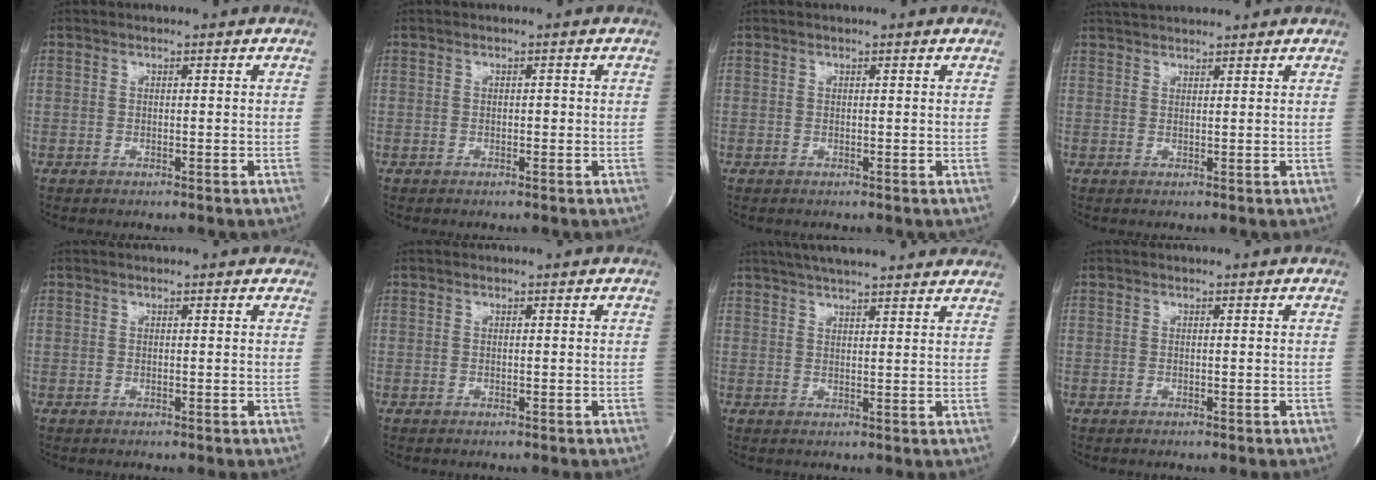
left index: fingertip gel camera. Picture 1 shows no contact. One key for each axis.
{"total": 0.5, "fx": -0.1, "fy": 0.3, "fz": 0.4, "tx": -0.004, "ty": 0.002, "tz": -0.001}
{"total": 1.1, "fx": 1.0, "fy": 0.1, "fz": 0.4, "tx": -0.013, "ty": 0.007, "tz": 0.007}
{"total": 4.8, "fx": 4.6, "fy": 0.2, "fz": 1.3, "tx": -0.025, "ty": 0.031, "tz": 0.072}
{"total": 1.9, "fx": 1.6, "fy": 0.7, "fz": 0.9, "tx": -0.015, "ty": 0.011, "tz": 0.010}
{"total": 0.0}
{"total": 16.7, "fx": 14.7, "fy": 2.0, "fz": 7.8, "tx": -0.123, "ty": 0.039, "tz": 0.192}
{"total": 0.0}